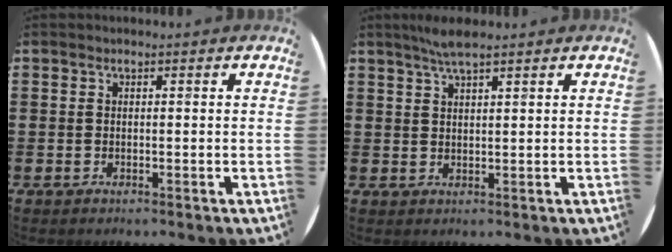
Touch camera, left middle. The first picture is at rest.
{"total": 3.2, "force": [2.5, 0.3, 1.9], "torque": [-0.040, 0.005, 0.045]}